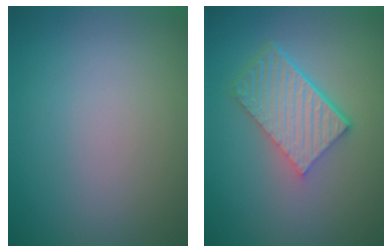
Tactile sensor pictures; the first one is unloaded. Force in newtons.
{"total": 5.7, "press": 3.9, "slide": 4.1}